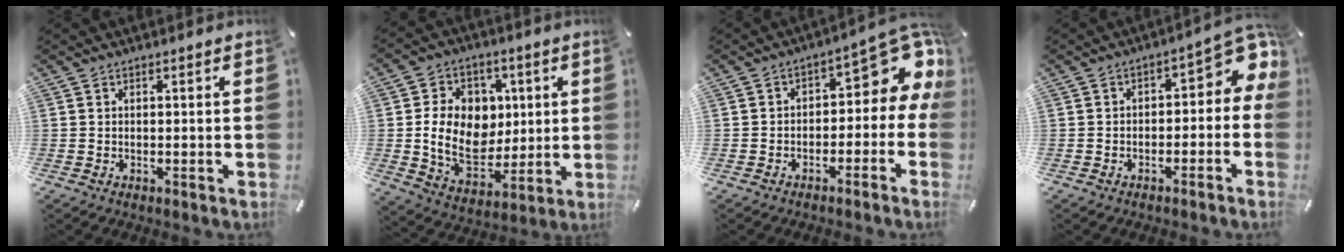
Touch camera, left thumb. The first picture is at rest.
{"total": 15.3, "force": [1.3, 12.5, 8.8], "torque": [-0.160, -0.001, 0.032]}
{"total": 9.9, "force": [2.9, 5.7, 7.5], "torque": [-0.083, -0.027, 0.048]}
{"total": 7.1, "force": [1.2, 4.3, 5.5], "torque": [-0.062, -0.013, 0.015]}